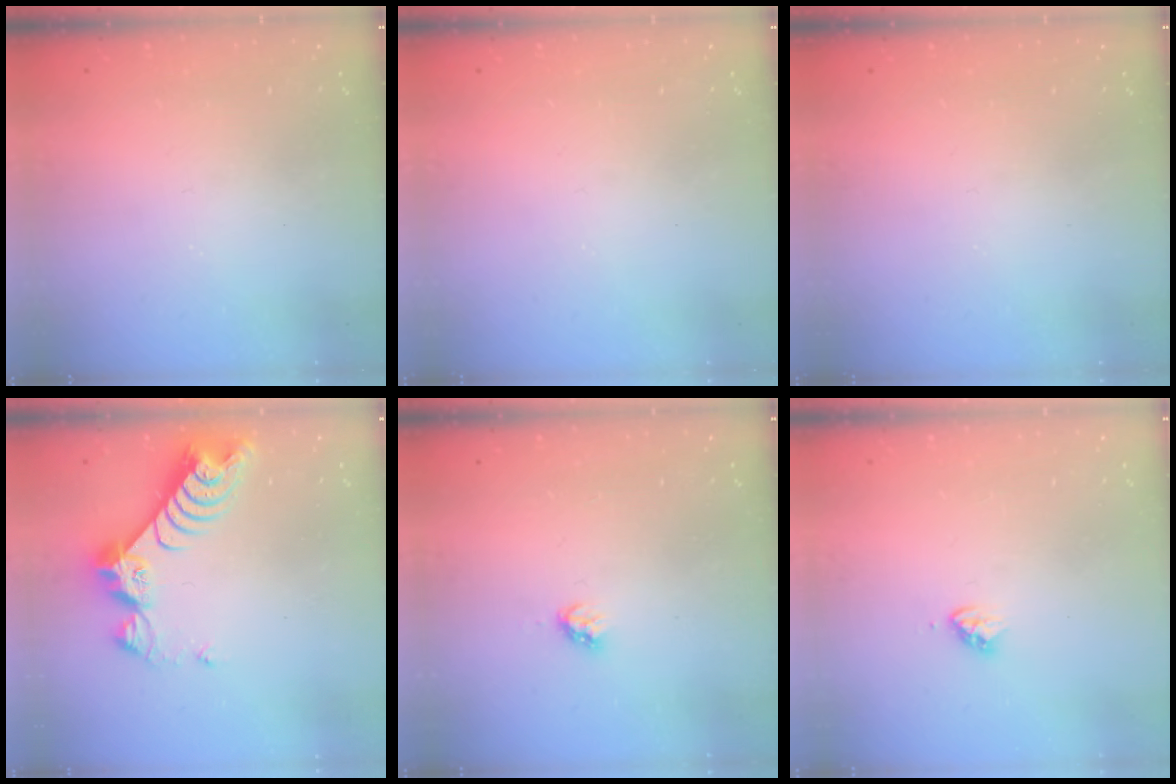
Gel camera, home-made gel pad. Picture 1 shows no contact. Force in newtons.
{"total": 0.0}
{"total": 0.0}
{"total": 9.7, "press": 9.7, "slide": 0.8}
{"total": 2.8, "press": 2.8, "slide": 0.2}
{"total": 3.3, "press": 3.3, "slide": 0.2}